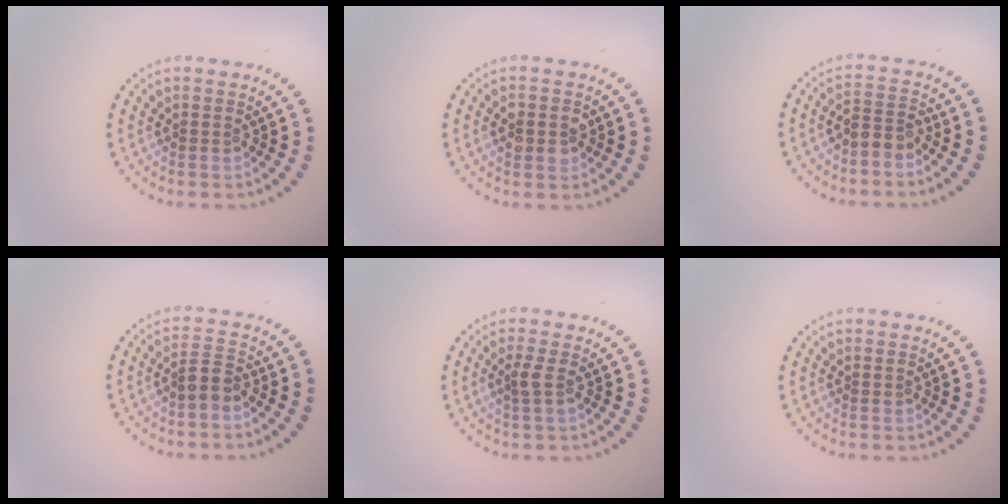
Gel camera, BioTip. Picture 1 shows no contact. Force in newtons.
{"total": 2.4, "press": 2.4, "slide": 0.2}
{"total": 2.0, "press": 1.6, "slide": 1.2}
{"total": 2.0, "press": 1.7, "slide": 0.9}
{"total": 1.2, "press": 1.0, "slide": 0.8}
{"total": 0.0}